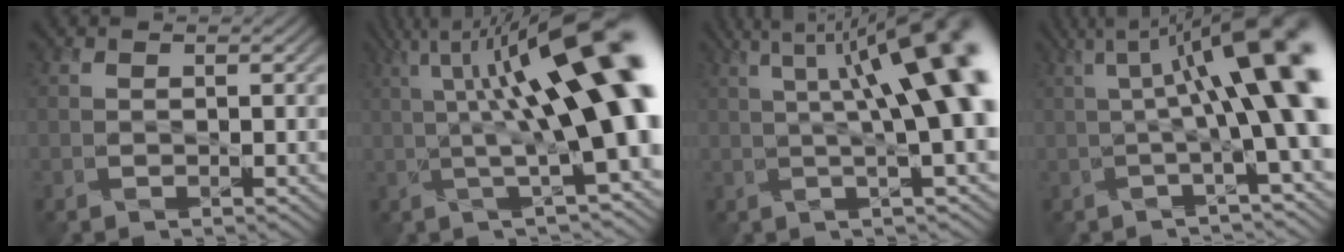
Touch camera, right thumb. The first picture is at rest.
{"total": 16.5, "force": [2.6, 4.4, 15.7], "torque": [-0.229, 0.022, 0.052]}
{"total": 13.6, "force": [2.7, 3.4, 12.9], "torque": [-0.169, 0.011, 0.049]}
{"total": 12.4, "force": [1.8, 2.8, 12.0], "torque": [-0.159, 0.014, 0.029]}